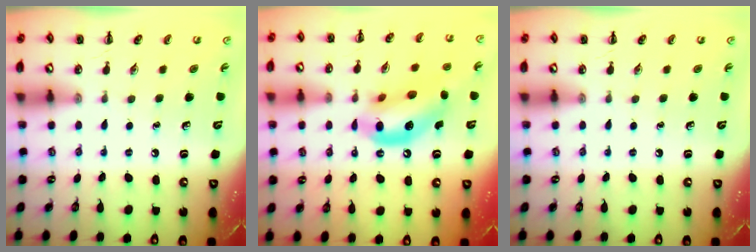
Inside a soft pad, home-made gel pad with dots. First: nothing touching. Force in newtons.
{"total": 14.6, "press": 14.1, "slide": 3.9}
{"total": 0.0}